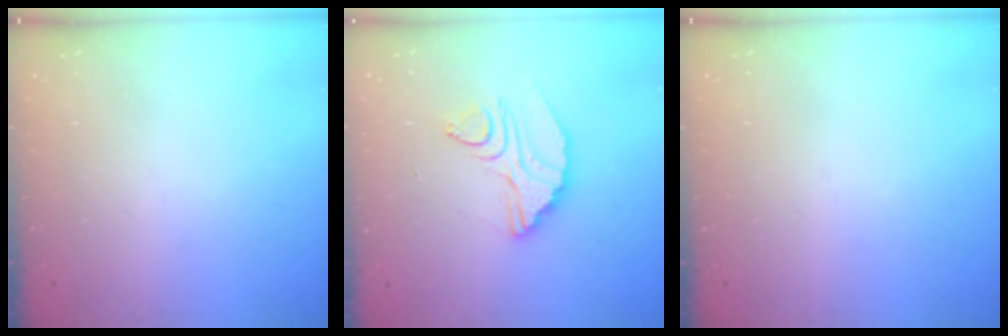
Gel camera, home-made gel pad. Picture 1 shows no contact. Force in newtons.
{"total": 10.8, "press": 10.8, "slide": 1.0}
{"total": 0.0}